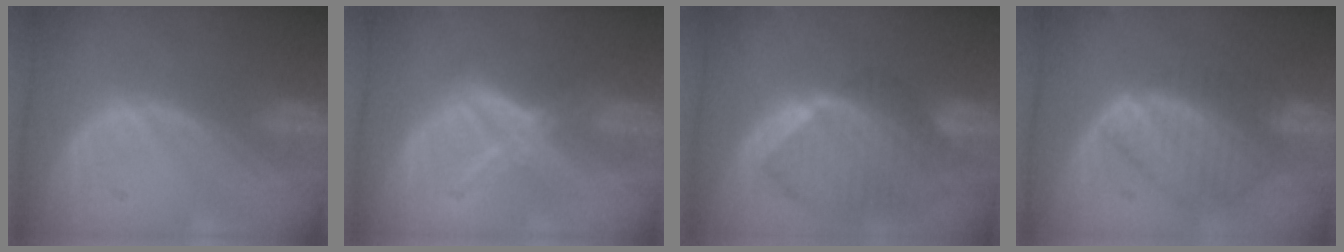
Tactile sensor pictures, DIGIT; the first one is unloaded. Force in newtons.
{"total": 5.8, "press": 5.4, "slide": 1.9}
{"total": 10.3, "press": 8.9, "slide": 5.1}
{"total": 8.3, "press": 7.5, "slide": 3.7}